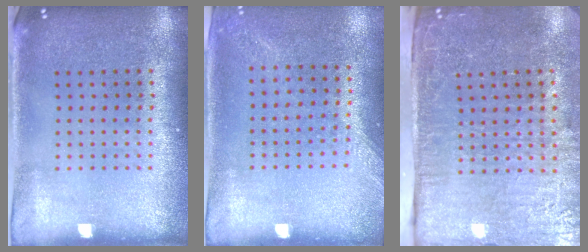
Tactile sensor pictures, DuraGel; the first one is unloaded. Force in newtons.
{"total": 1.3, "press": 1.2, "slide": 0.5}
{"total": 5.0, "press": 4.1, "slide": 2.8}